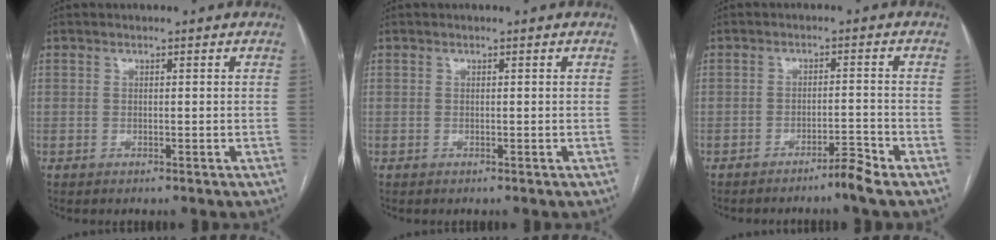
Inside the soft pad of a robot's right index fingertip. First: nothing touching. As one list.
[{"total": 0.0}, {"total": 3.0, "force": [-2.5, -0.6, 1.6], "torque": [-0.023, -0.003, -0.044]}]